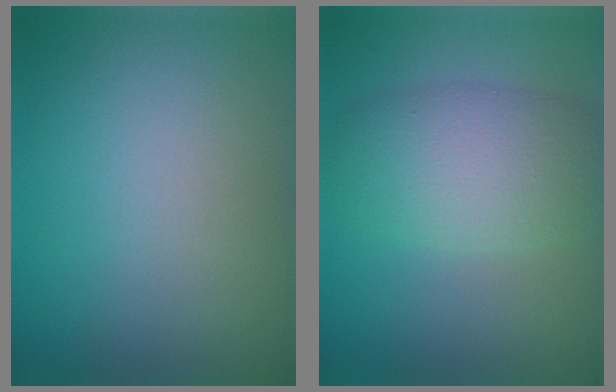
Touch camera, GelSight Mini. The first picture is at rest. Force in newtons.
{"total": 5.9, "press": 5.9, "slide": 0.3}